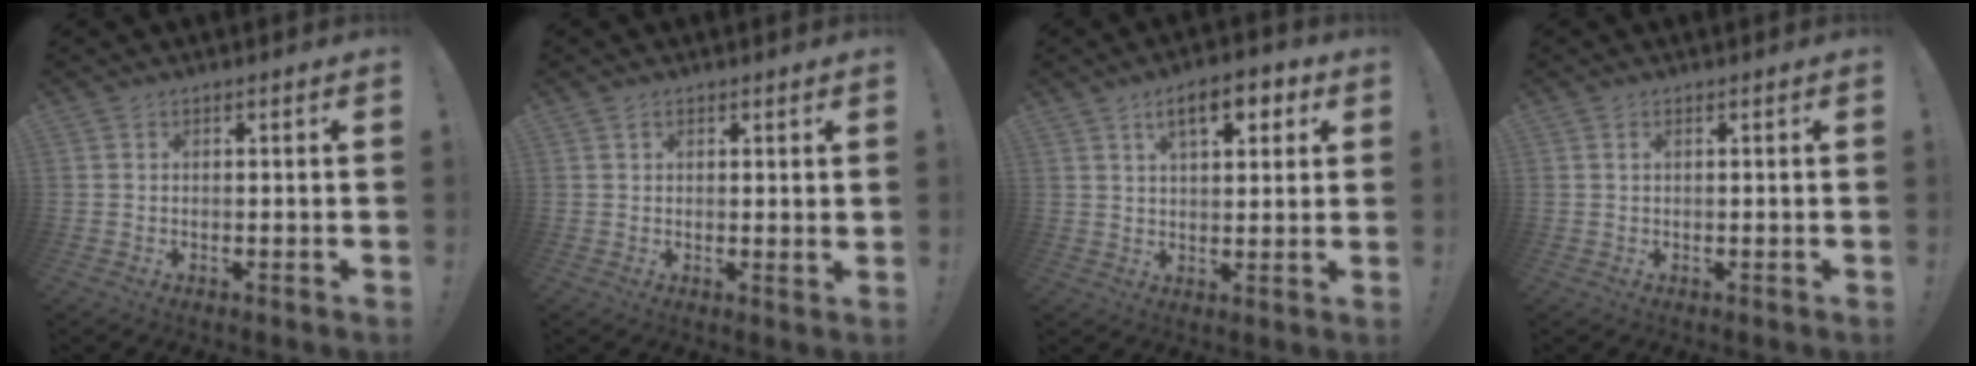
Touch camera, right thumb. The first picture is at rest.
{"total": 1.7, "force": [0.9, 0.7, 1.3], "torque": [-0.019, -0.002, 0.014]}
{"total": 9.7, "force": [4.5, 4.3, 7.5], "torque": [-0.101, -0.008, 0.073]}
{"total": 0.9, "force": [0.4, 0.4, 0.7], "torque": [-0.014, 0.003, 0.007]}